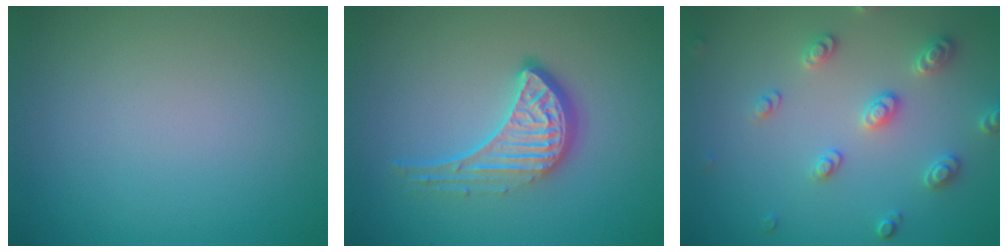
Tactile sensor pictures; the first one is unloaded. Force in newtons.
{"total": 4.6, "press": 3.3, "slide": 3.3}
{"total": 3.0, "press": 2.9, "slide": 0.6}